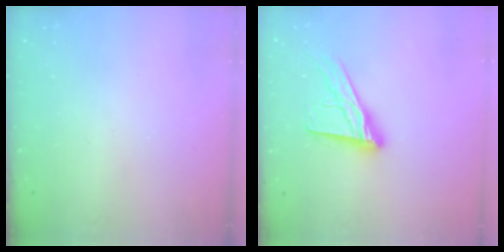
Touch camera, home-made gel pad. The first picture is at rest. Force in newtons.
{"total": 14.8, "press": 14.8, "slide": 1.3}